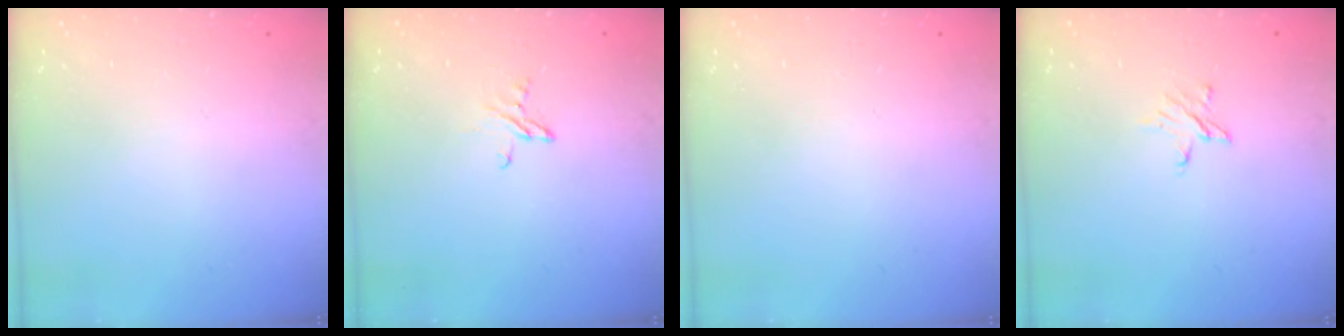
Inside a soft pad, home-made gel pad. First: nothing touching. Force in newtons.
{"total": 3.4, "press": 3.4, "slide": 0.4}
{"total": 0.0}
{"total": 2.5, "press": 2.5, "slide": 0.2}